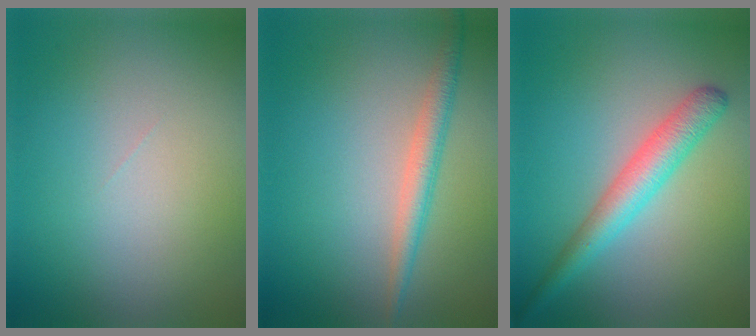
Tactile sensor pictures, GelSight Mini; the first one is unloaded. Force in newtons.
{"total": 2.5, "press": 2.5, "slide": 0.1}
{"total": 3.9, "press": 3.9, "slide": 0.1}